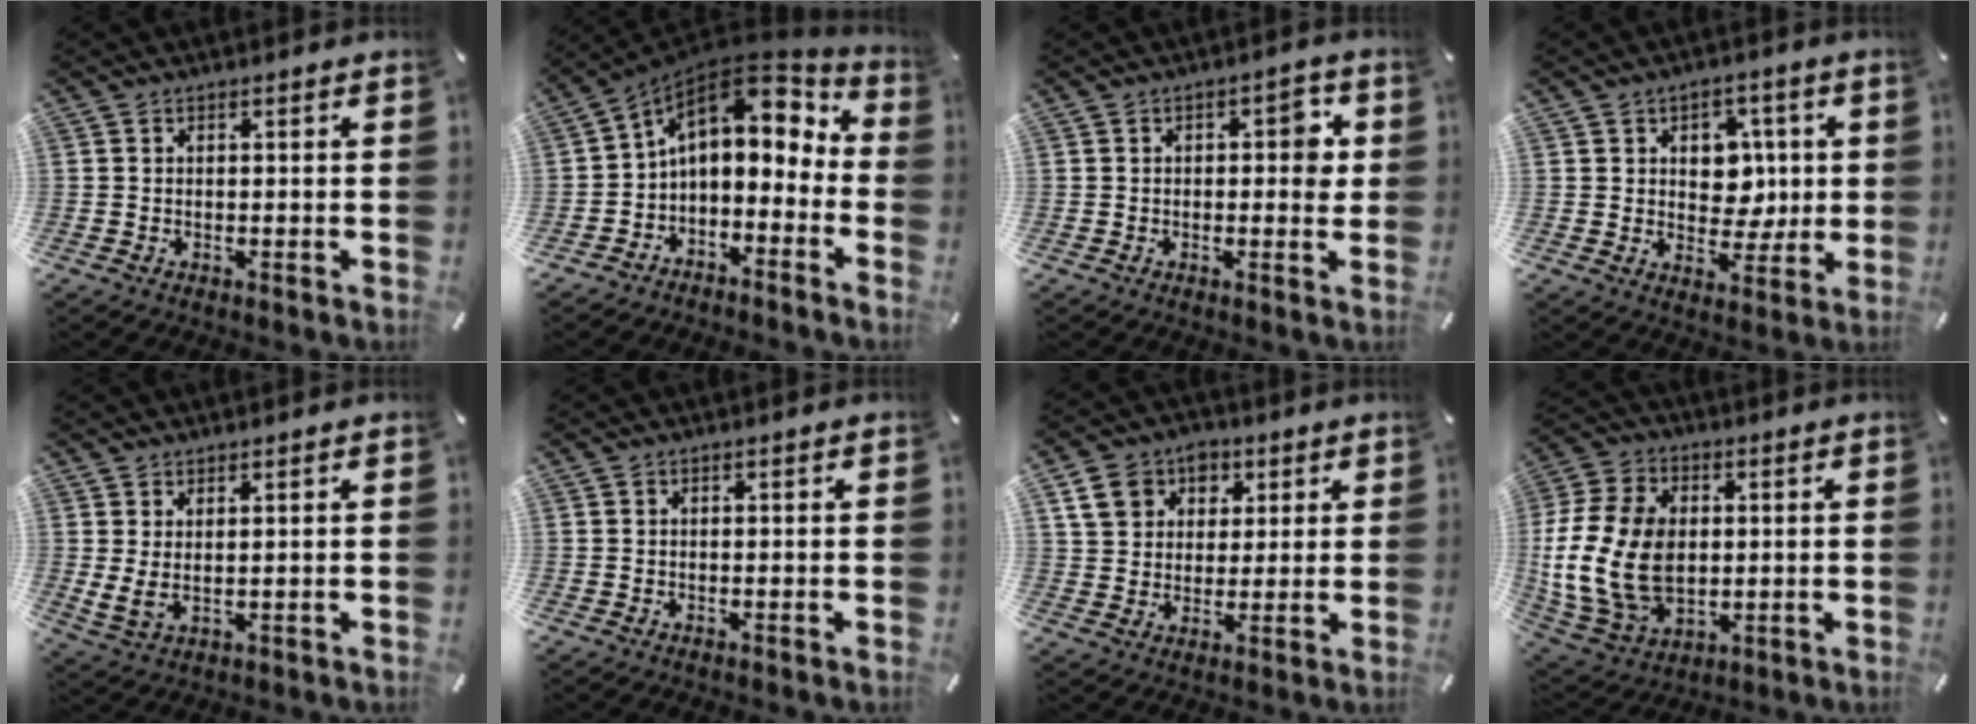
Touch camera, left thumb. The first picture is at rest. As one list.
[{"total": 12.6, "force": [3.5, 8.5, 8.6], "torque": [-0.133, -0.024, 0.058]}, {"total": 5.9, "force": [0.6, 2.9, 5.1], "torque": [-0.057, 0.000, 0.002]}, {"total": 8.2, "force": [1.4, 7.1, 3.8], "torque": [-0.046, -0.002, 0.023]}, {"total": 3.5, "force": [1.9, 1.4, 2.6], "torque": [-0.068, -0.015, 0.034]}, {"total": 0.0}, {"total": 10.2, "force": [3.7, 8.9, 3.4], "torque": [-0.055, -0.001, 0.073]}, {"total": 19.5, "force": [-0.5, 14.6, 13.0], "torque": [-0.280, 0.003, -0.007]}]